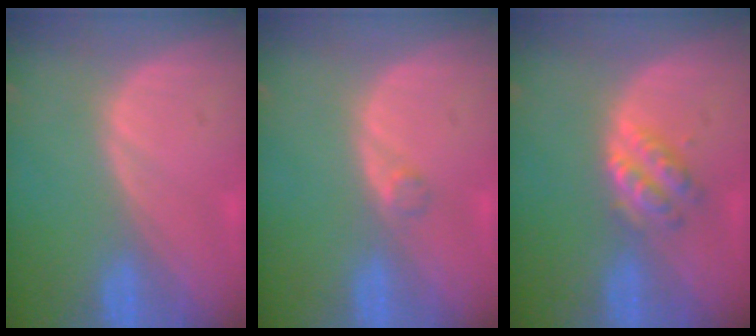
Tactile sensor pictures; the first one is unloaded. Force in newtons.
{"total": 1.2, "press": 1.2, "slide": 0.1}
{"total": 4.9, "press": 4.3, "slide": 2.3}